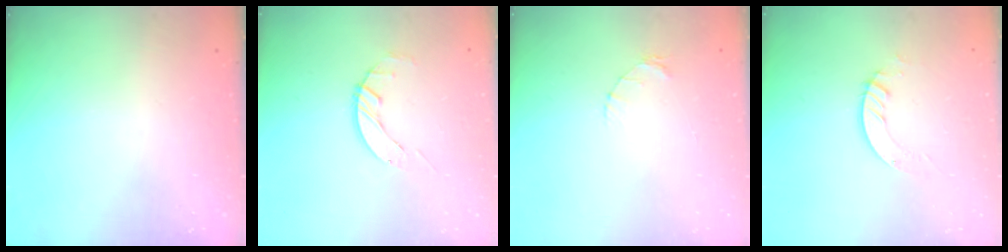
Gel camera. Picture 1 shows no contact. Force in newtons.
{"total": 2.7, "press": 2.7, "slide": 0.3}
{"total": 2.0, "press": 2.0, "slide": 0.4}
{"total": 3.8, "press": 3.8, "slide": 0.5}